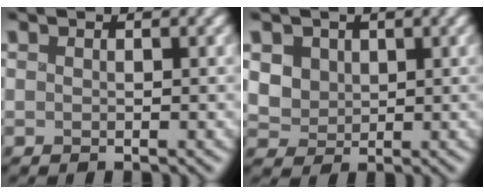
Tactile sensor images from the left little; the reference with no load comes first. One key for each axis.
{"total": 3.1, "fx": 0.5, "fy": 2.7, "fz": 1.4, "tx": -0.039, "ty": -0.007, "tz": 0.014}